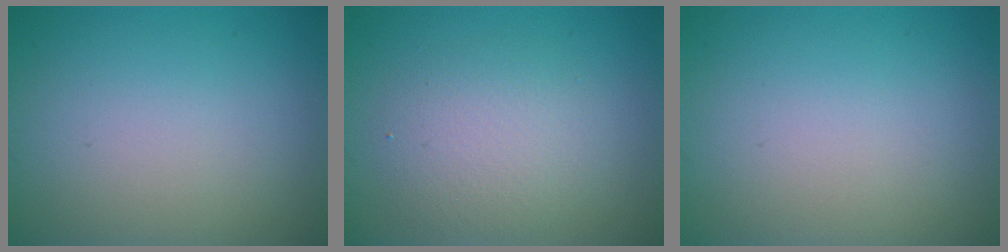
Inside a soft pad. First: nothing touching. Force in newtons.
{"total": 3.7, "press": 3.6, "slide": 0.3}
{"total": 0.0}